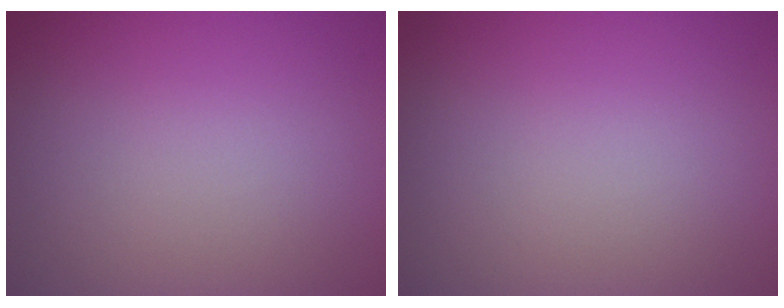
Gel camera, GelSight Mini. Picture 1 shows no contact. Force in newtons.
{"total": 0.0}